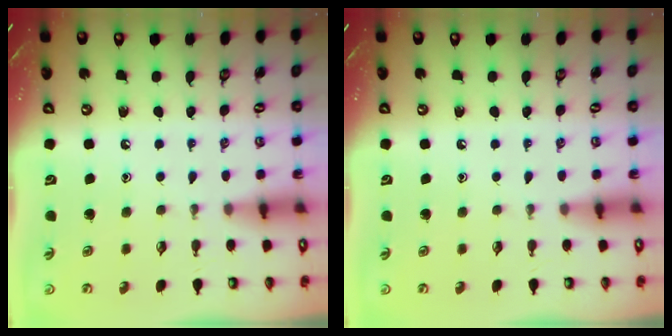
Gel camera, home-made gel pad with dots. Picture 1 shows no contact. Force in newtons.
{"total": 0.0}